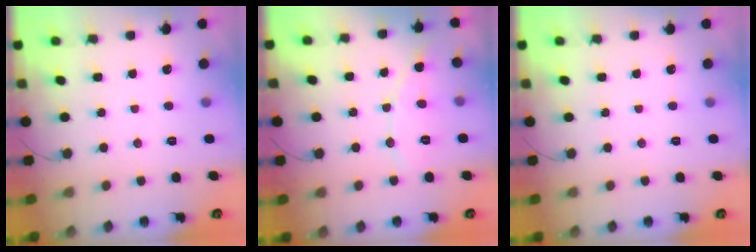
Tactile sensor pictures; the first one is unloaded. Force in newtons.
{"total": 7.0, "press": 7.0, "slide": 0.2}
{"total": 0.0}